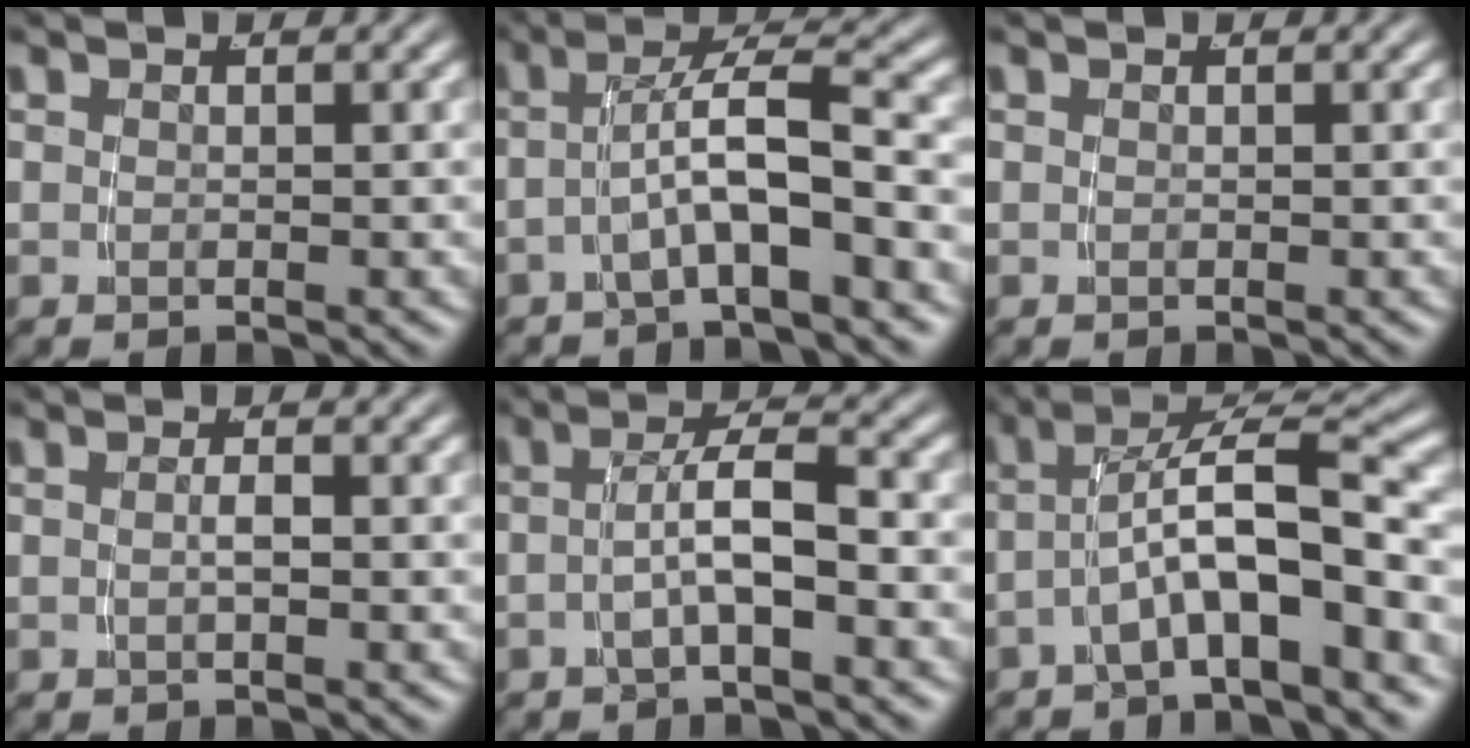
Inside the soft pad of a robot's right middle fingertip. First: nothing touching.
{"total": 4.4, "force": [-2.1, 0.7, 3.8], "torque": [-0.068, 0.003, -0.031]}
{"total": 0.0}
{"total": 1.0, "force": [-0.6, -0.3, 0.8], "torque": [-0.017, -0.004, -0.005]}
{"total": 3.5, "force": [-1.6, 0.3, 3.1], "torque": [-0.048, 0.009, -0.027]}
{"total": 5.4, "force": [-2.7, 1.3, 4.5], "torque": [-0.078, -0.002, -0.035]}